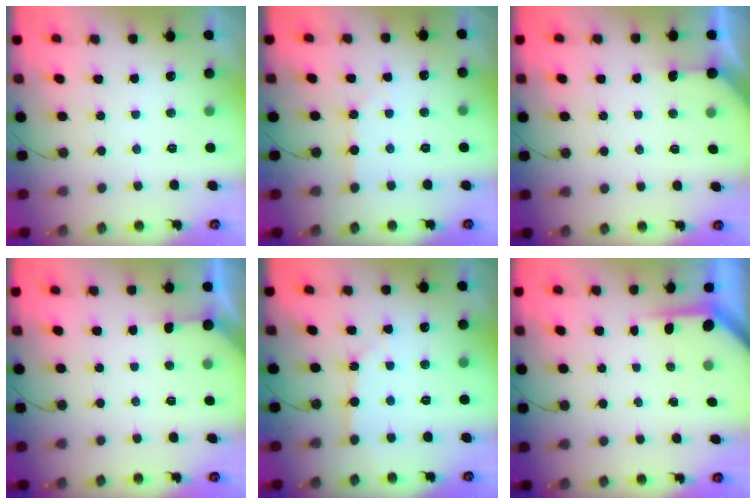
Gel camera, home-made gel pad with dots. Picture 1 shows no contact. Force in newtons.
{"total": 2.7, "press": 2.7, "slide": 0.4}
{"total": 2.7, "press": 2.7, "slide": 0.2}
{"total": 4.2, "press": 4.2, "slide": 0.4}
{"total": 3.2, "press": 3.1, "slide": 0.4}
{"total": 3.6, "press": 3.6, "slide": 0.4}